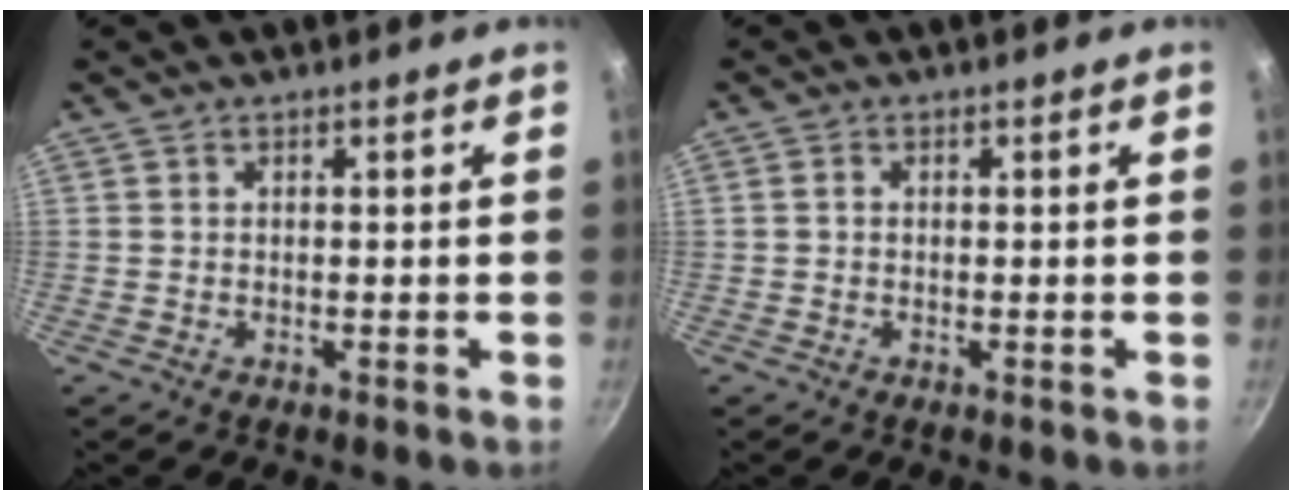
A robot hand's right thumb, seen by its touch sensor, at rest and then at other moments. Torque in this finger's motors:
{"motor_torque": [0.04, -0.05, -0.31, 0.04, -0.04]}